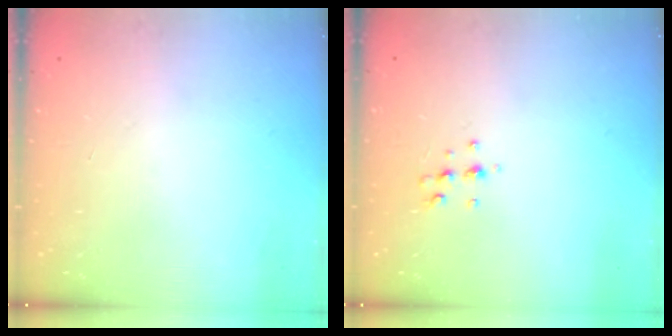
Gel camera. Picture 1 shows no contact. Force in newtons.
{"total": 5.4, "press": 5.3, "slide": 1.1}